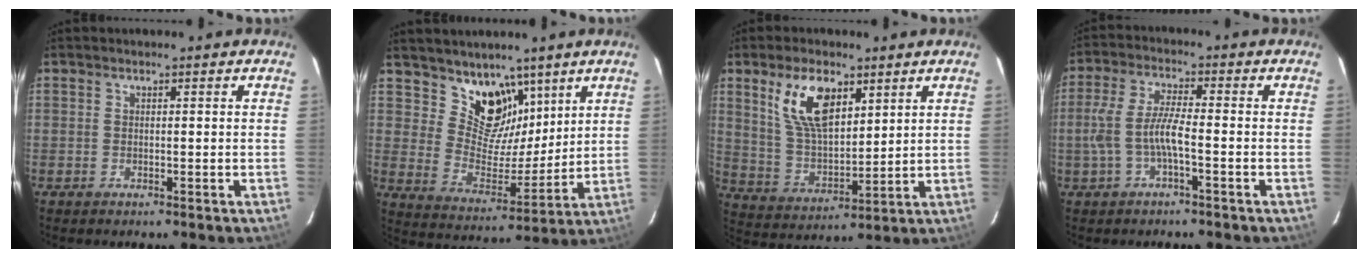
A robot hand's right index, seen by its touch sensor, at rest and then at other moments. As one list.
[{"total": 11.6, "force": [7.9, 7.4, 4.1], "torque": [-0.067, -0.013, 0.149]}, {"total": 12.3, "force": [6.1, 6.1, 8.8], "torque": [-0.168, 0.012, 0.128]}, {"total": 6.4, "force": [-2.0, 1.0, 6.0], "torque": [-0.130, 0.007, -0.034]}]